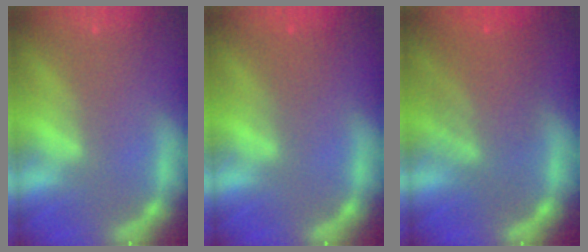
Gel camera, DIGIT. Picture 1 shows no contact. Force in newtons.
{"total": 1.4}
{"total": 7.1}